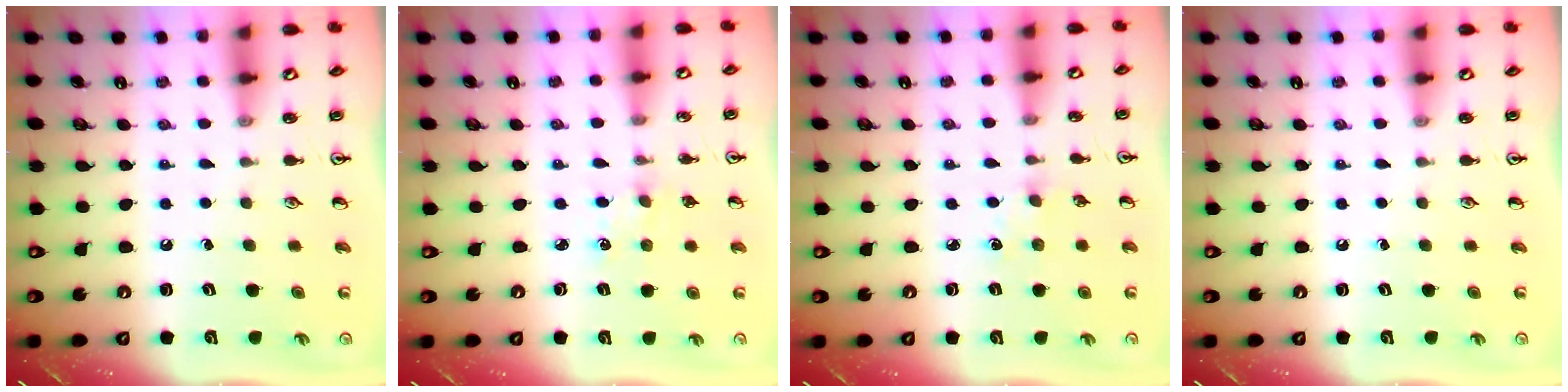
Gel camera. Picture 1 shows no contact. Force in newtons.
{"total": 2.9, "press": 2.8, "slide": 0.4}
{"total": 2.8, "press": 2.7, "slide": 0.5}
{"total": 0.0}